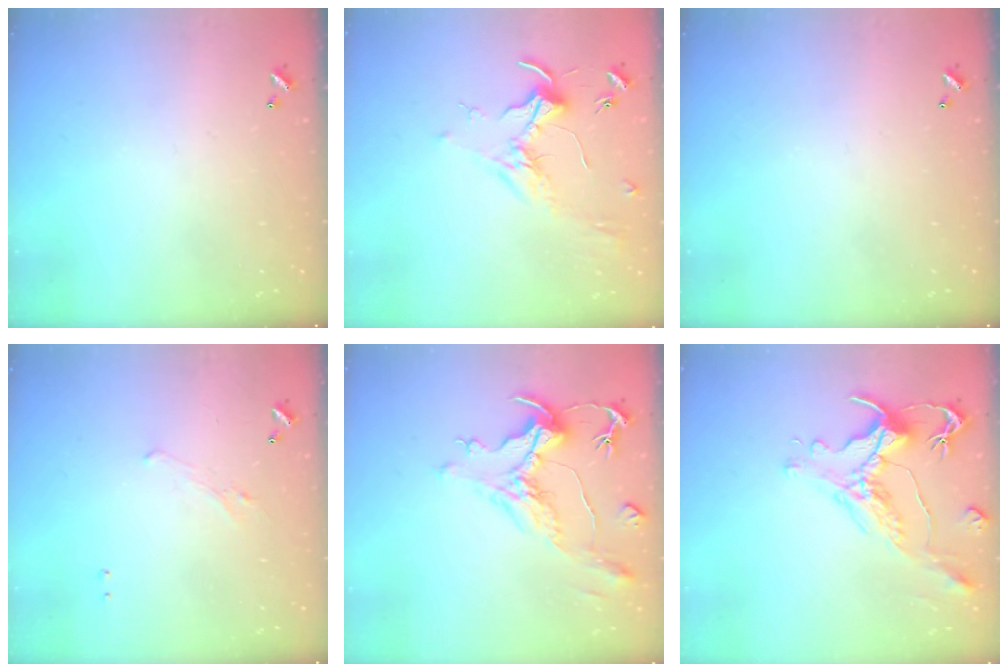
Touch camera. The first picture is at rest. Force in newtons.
{"total": 1.7, "press": 1.5, "slide": 0.7}
{"total": 0.0}
{"total": 1.2, "press": 0.9, "slide": 0.8}
{"total": 1.6, "press": 0.0, "slide": 1.6}
{"total": 1.6, "press": 0.9, "slide": 1.3}